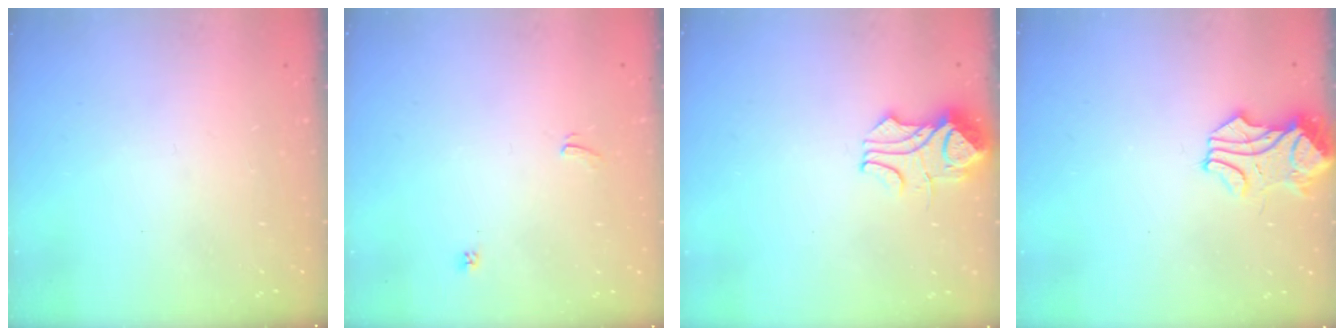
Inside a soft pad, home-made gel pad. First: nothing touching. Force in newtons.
{"total": 1.1, "press": 1.0, "slide": 0.4}
{"total": 3.8, "press": 3.7, "slide": 0.8}
{"total": 1.6, "press": 1.4, "slide": 0.8}